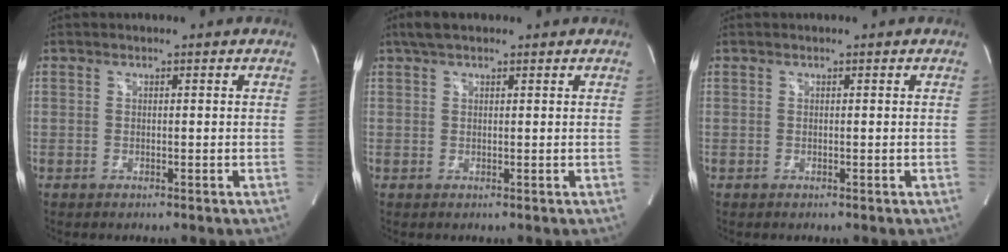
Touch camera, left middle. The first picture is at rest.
{"total": 3.4, "force": [2.5, 1.3, 1.9], "torque": [-0.041, 0.021, 0.046]}
{"total": 0.0}